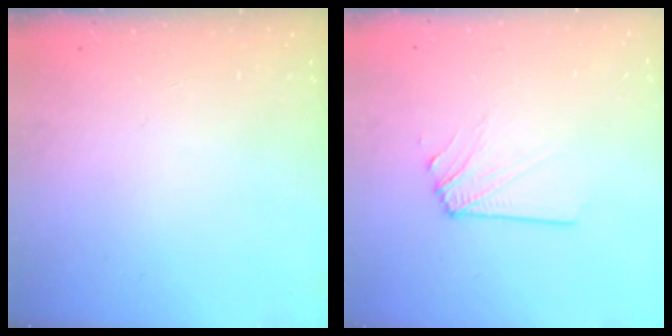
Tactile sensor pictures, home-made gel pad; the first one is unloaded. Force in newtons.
{"total": 2.9, "press": 2.8, "slide": 0.5}